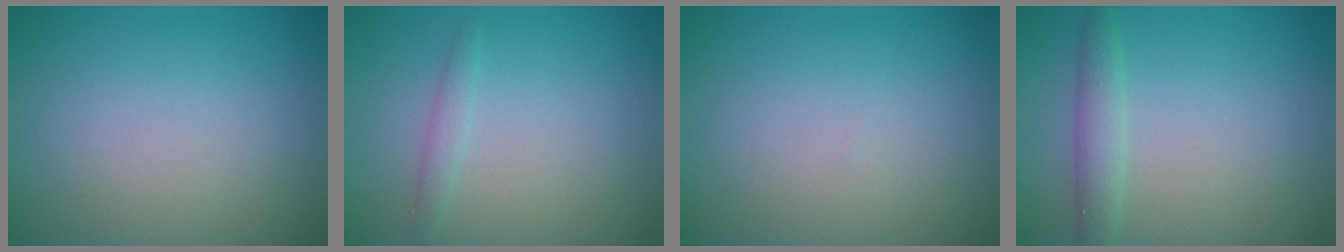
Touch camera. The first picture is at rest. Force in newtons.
{"total": 1.1, "press": 1.1, "slide": 0.0}
{"total": 0.0}
{"total": 2.1, "press": 2.1, "slide": 0.1}